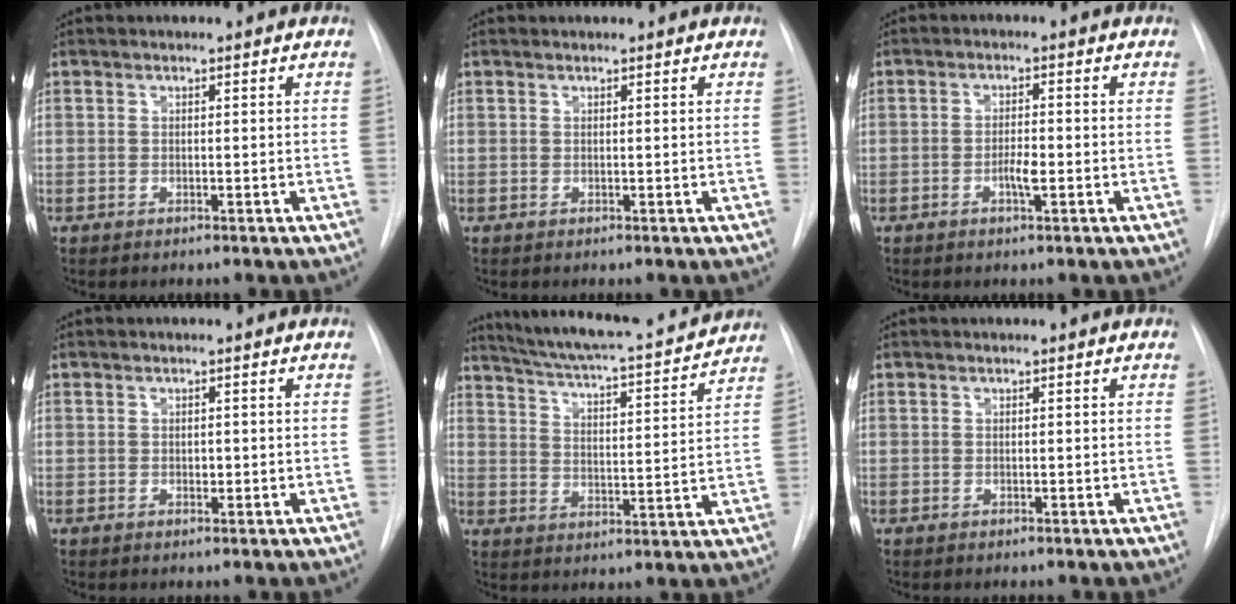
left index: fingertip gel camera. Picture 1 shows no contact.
{"total": 1.2, "force": [1.2, 0.0, 0.1], "torque": [-0.009, 0.015, 0.018]}
{"total": 2.5, "force": [-0.9, 0.4, 2.3], "torque": [-0.040, 0.001, -0.015]}
{"total": 0.7, "force": [-0.1, 0.5, 0.5], "torque": [-0.006, 0.001, -0.002]}
{"total": 19.3, "force": [17.8, 1.7, 7.3], "torque": [-0.118, -0.014, 0.247]}
{"total": 0.0}